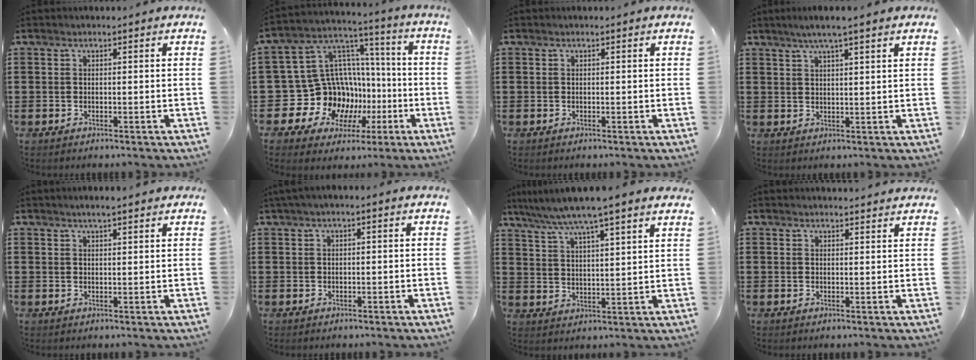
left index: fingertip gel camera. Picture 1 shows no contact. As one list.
[{"total": 15.7, "force": [-3.7, 14.3, 5.4], "torque": [-0.150, -0.025, -0.027]}, {"total": 0.0}, {"total": 3.9, "force": [2.8, -0.3, 2.6], "torque": [-0.056, -0.001, 0.050]}, {"total": 2.2, "force": [1.8, 0.1, 1.3], "torque": [-0.026, 0.004, 0.033]}, {"total": 1.0, "force": [-0.2, 0.1, 1.0], "torque": [-0.015, -0.003, -0.004]}, {"total": 6.3, "force": [5.5, -0.6, 3.0], "torque": [-0.080, -0.027, 0.093]}, {"total": 1.6, "force": [1.5, 0.1, 0.2], "torque": [-0.008, 0.001, 0.030]}]